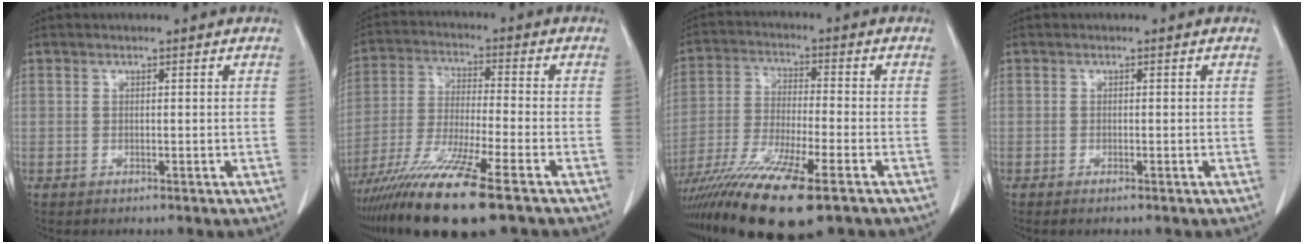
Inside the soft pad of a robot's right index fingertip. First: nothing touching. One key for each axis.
{"total": 14.6, "fx": -9.8, "fy": 0.1, "fz": 10.7, "tx": -0.217, "ty": -0.043, "tz": -0.180}
{"total": 16.6, "fx": -11.1, "fy": 1.9, "fz": 12.2, "tx": -0.236, "ty": -0.041, "tz": -0.199}
{"total": 0.6, "fx": -0.4, "fy": 0.0, "fz": 0.5, "tx": -0.009, "ty": 0.000, "tz": -0.006}